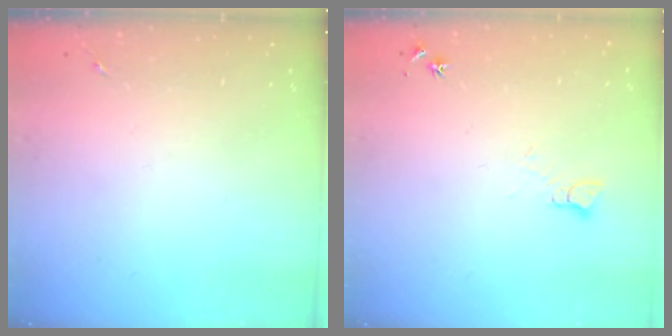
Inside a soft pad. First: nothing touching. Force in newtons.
{"total": 5.4, "press": 5.3, "slide": 0.7}